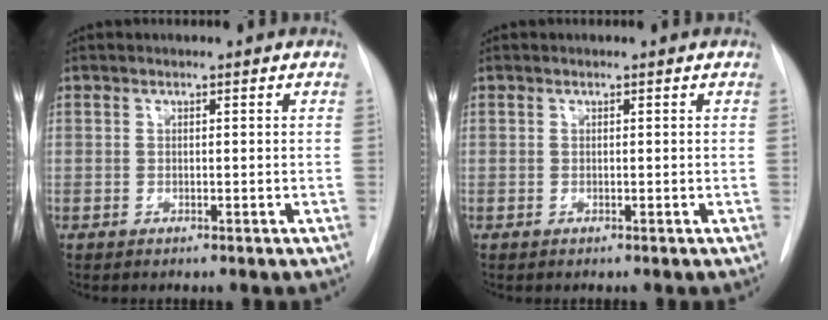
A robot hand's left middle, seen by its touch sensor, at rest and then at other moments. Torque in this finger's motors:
{"motor_torque": [-0.09, 0.10, -0.05, -0.01]}